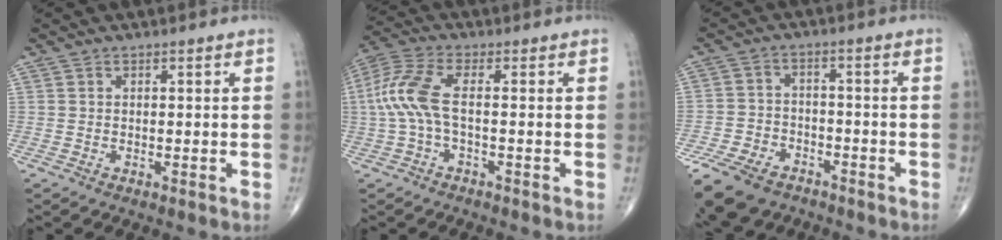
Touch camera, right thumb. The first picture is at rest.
{"total": 8.5, "force": [-0.5, 3.1, 7.9], "torque": [-0.207, 0.023, -0.015]}
{"total": 15.8, "force": [-10.6, 9.3, 7.1], "torque": [-0.167, 0.030, -0.178]}